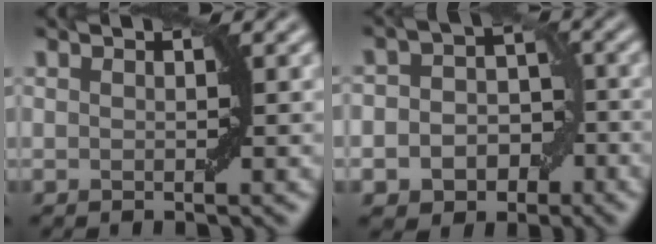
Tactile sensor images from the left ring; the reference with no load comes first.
{"total": 6.4, "force": [-2.4, 5.3, 2.7], "torque": [-0.014, 0.009, -0.052]}